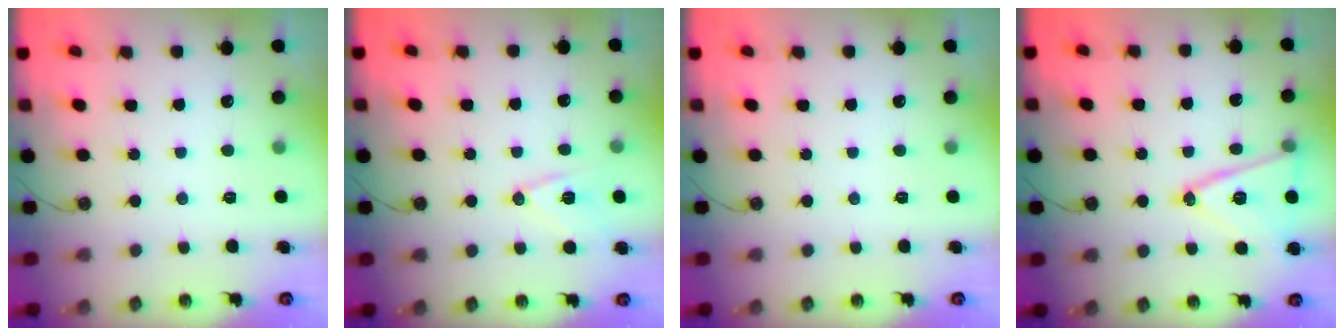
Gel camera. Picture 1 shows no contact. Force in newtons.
{"total": 9.8, "press": 9.3, "slide": 3.0}
{"total": 0.0}
{"total": 15.6, "press": 15.2, "slide": 3.4}